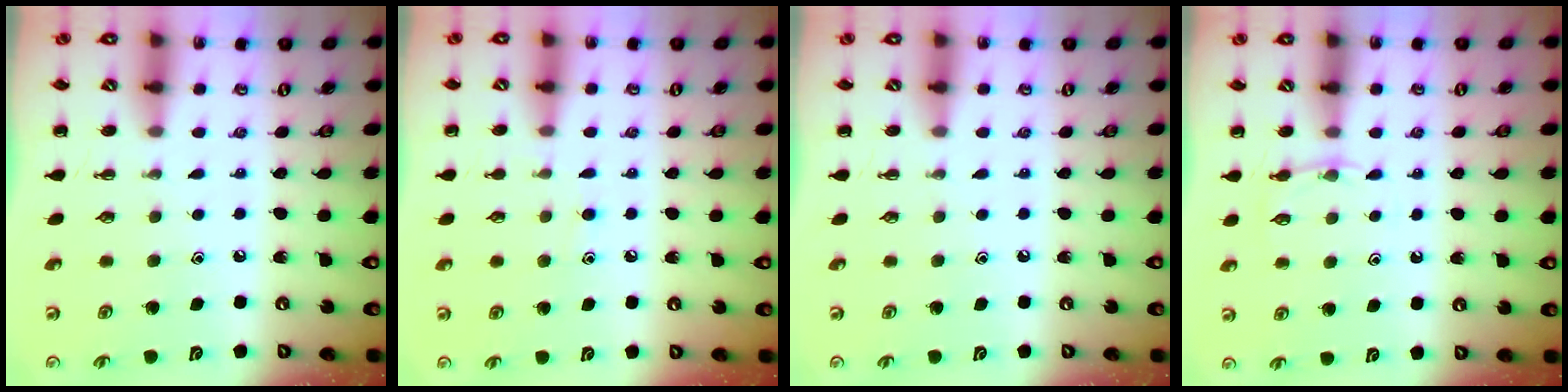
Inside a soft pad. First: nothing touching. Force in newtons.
{"total": 5.4, "press": 4.9, "slide": 2.1}
{"total": 0.0}
{"total": 4.2, "press": 4.0, "slide": 1.3}